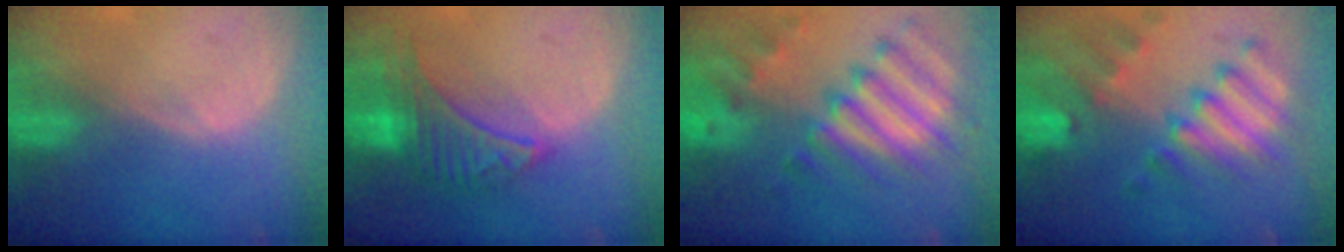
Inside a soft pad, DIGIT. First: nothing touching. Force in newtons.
{"total": 7.7, "press": 7.7, "slide": 0.3}
{"total": 11.3, "press": 9.7, "slide": 5.8}
{"total": 10.1, "press": 8.9, "slide": 4.8}